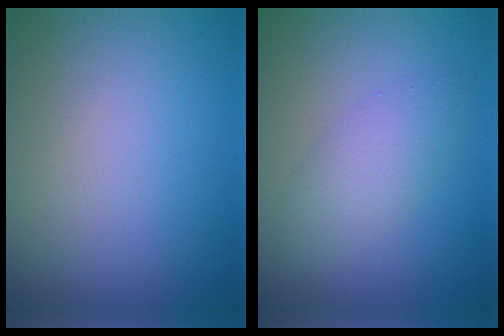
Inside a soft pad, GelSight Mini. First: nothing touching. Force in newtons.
{"total": 3.0, "press": 3.0, "slide": 0.1}